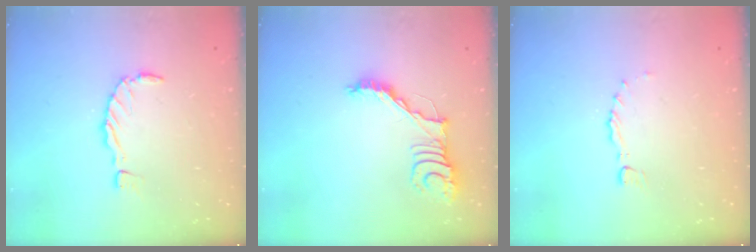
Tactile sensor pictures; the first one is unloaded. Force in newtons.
{"total": 12.2, "press": 12.2, "slide": 1.0}
{"total": 0.0}